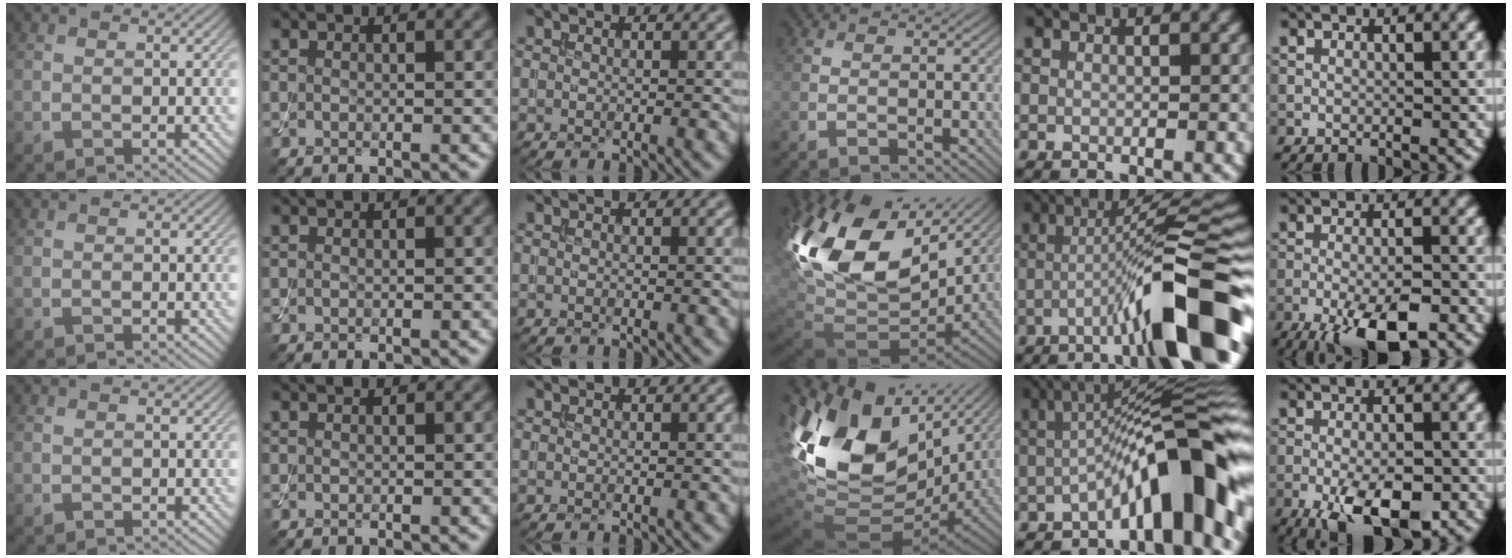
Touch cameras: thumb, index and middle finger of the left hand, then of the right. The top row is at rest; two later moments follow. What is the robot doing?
{"motion": "assemble", "object": "toy tower of hanoi"}